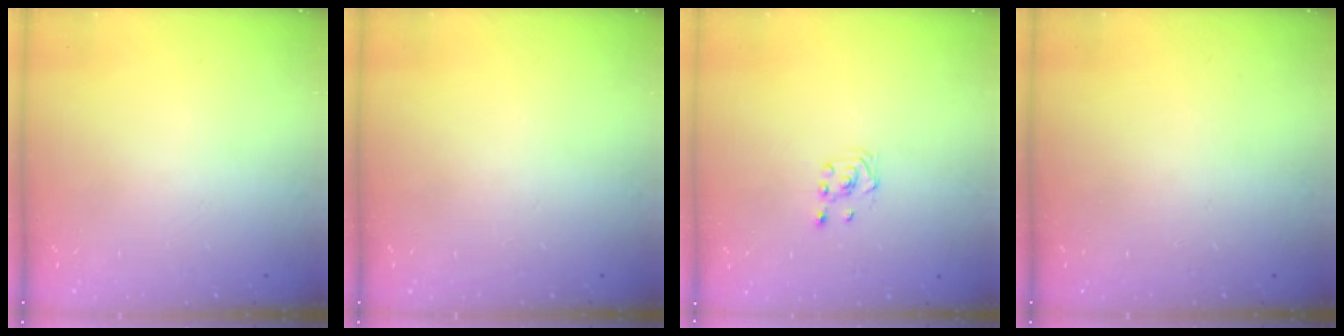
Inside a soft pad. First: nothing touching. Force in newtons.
{"total": 0.0}
{"total": 1.9, "press": 1.7, "slide": 0.8}
{"total": 0.0}